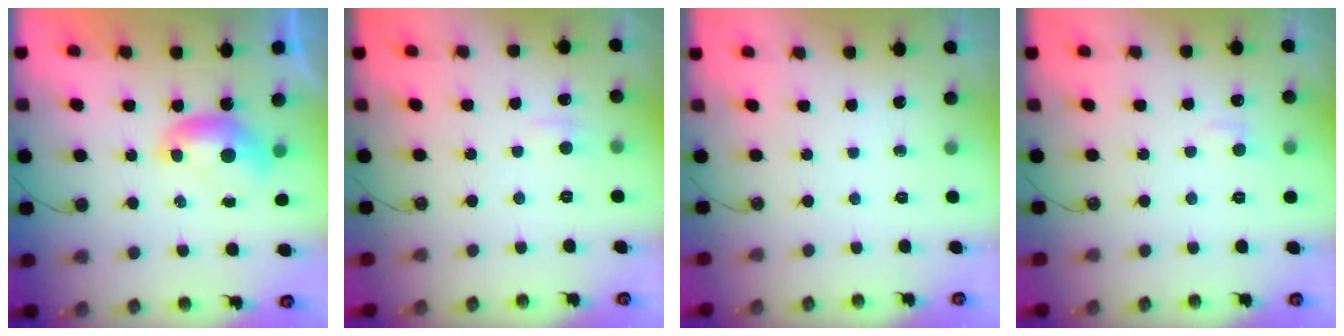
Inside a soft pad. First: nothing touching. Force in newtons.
{"total": 1.6, "press": 1.6, "slide": 0.4}
{"total": 0.0}
{"total": 1.6, "press": 1.4, "slide": 0.6}